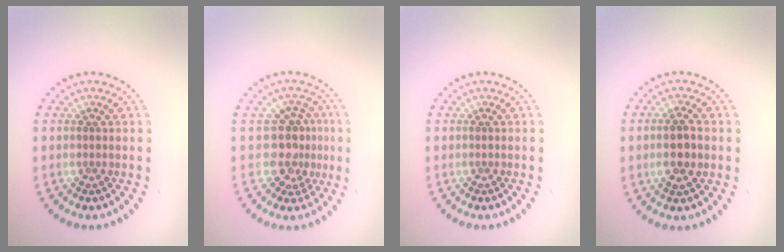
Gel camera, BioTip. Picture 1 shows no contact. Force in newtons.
{"total": 3.2, "press": 2.5, "slide": 2.1}
{"total": 0.0}
{"total": 2.8, "press": 2.8, "slide": 0.6}